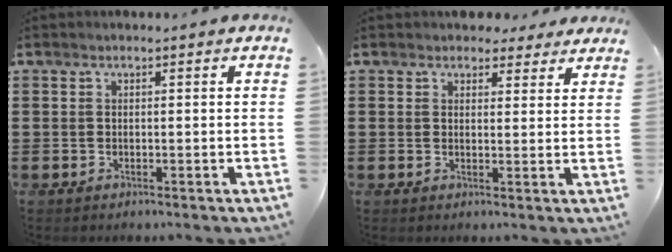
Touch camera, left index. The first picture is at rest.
{"total": 3.2, "force": [2.7, 1.6, 0.5], "torque": [-0.011, 0.000, 0.051]}